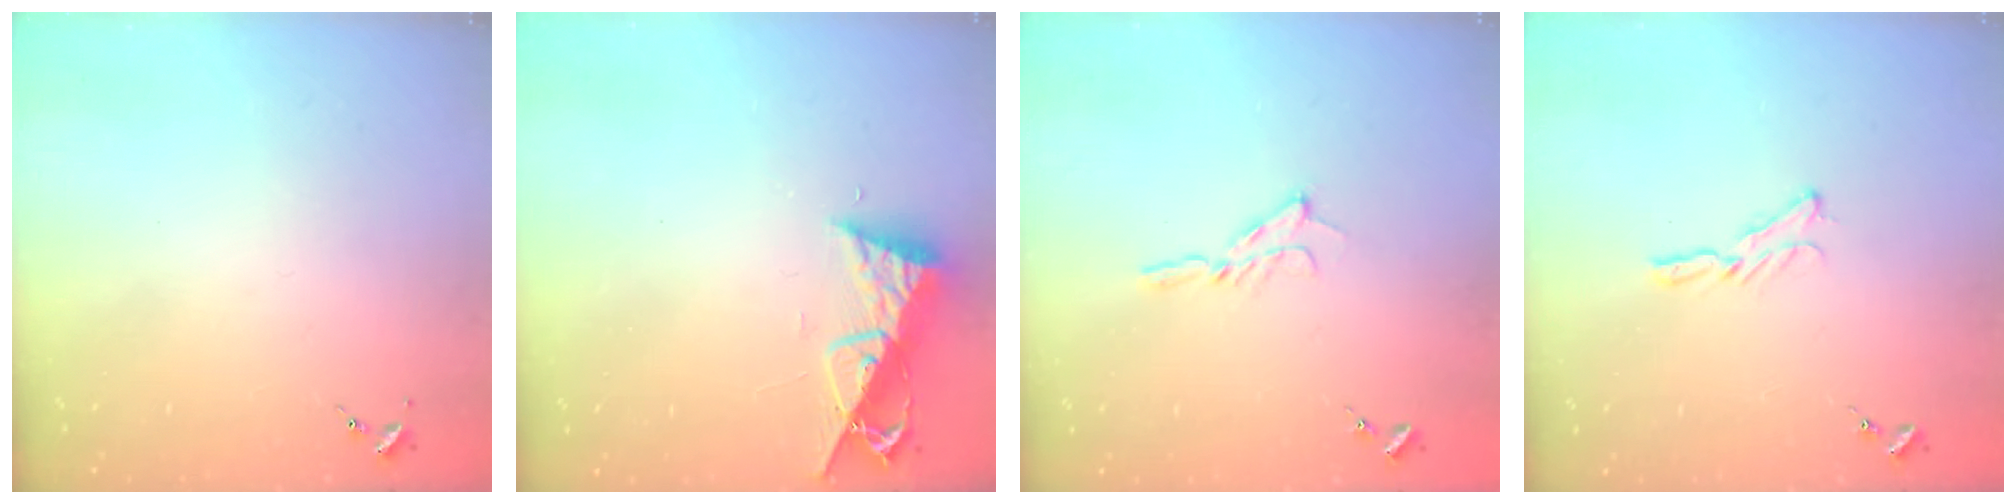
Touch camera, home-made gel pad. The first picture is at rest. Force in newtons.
{"total": 9.8, "press": 9.8, "slide": 0.8}
{"total": 5.1, "press": 5.0, "slide": 0.7}
{"total": 5.4, "press": 5.4, "slide": 0.4}